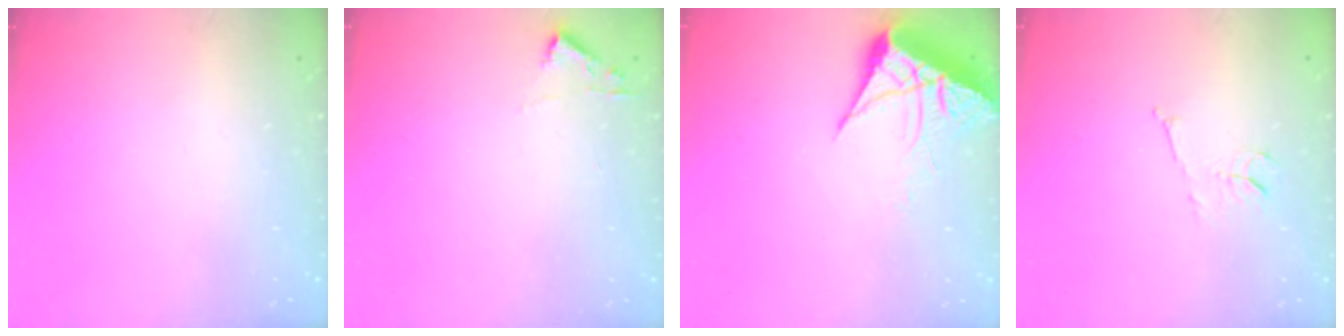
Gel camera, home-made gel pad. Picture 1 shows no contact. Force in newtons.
{"total": 3.3, "press": 3.3, "slide": 0.4}
{"total": 6.6, "press": 6.6, "slide": 0.8}
{"total": 6.0, "press": 6.0, "slide": 0.5}